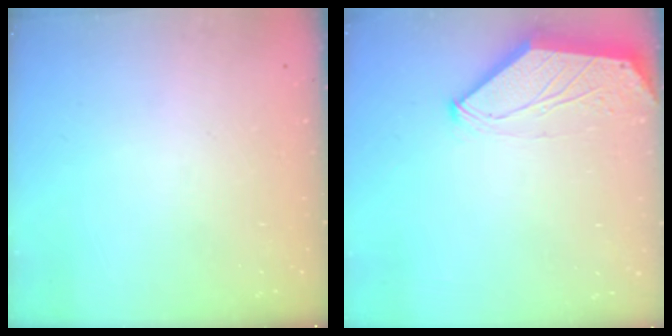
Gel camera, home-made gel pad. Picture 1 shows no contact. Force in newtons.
{"total": 0.0}